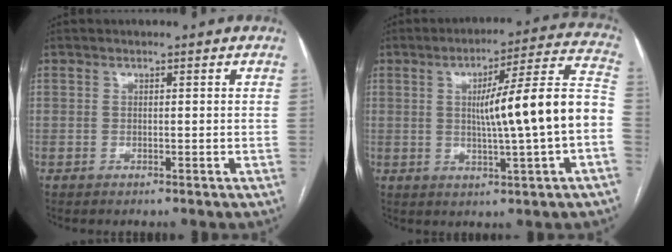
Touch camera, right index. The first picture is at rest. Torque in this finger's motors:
{"motor_torque": [1.20, -0.49, 0.68, 0.16]}